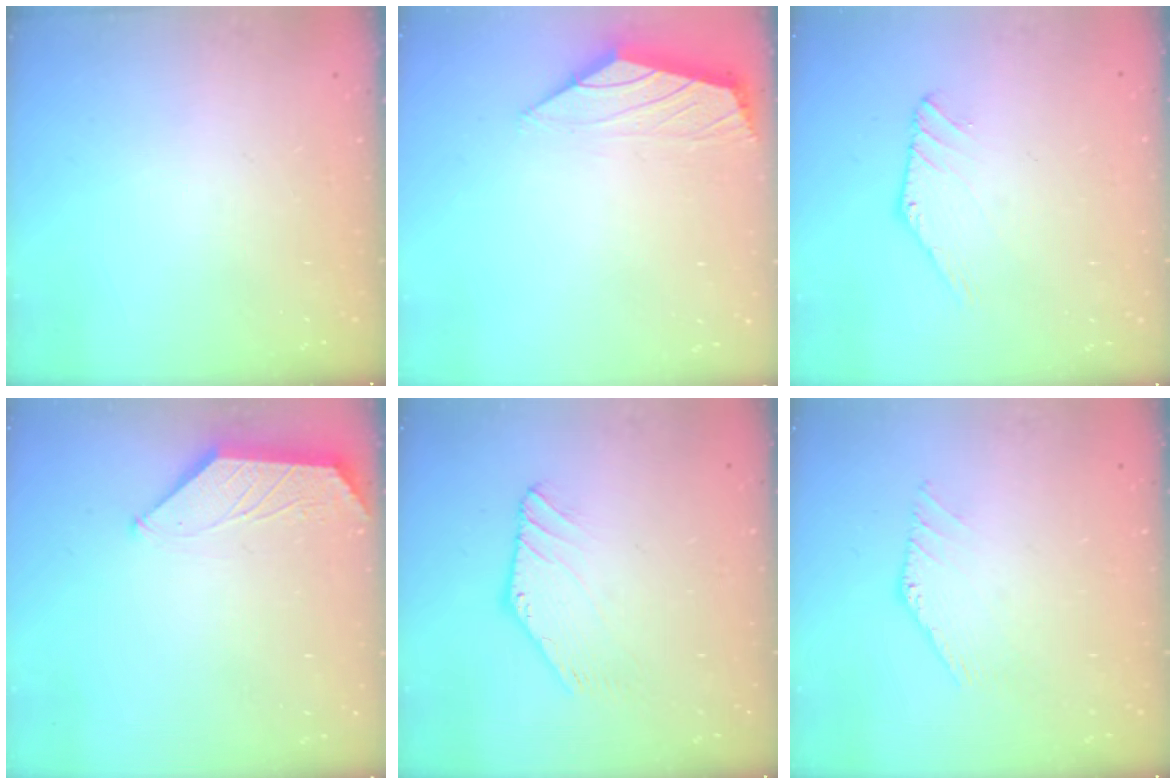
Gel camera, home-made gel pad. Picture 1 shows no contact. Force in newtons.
{"total": 0.0}
{"total": 1.4, "press": 1.4, "slide": 0.0}
{"total": 0.5, "press": 0.5, "slide": 0.2}
{"total": 1.3, "press": 1.3, "slide": 0.1}
{"total": 0.7, "press": 0.6, "slide": 0.4}